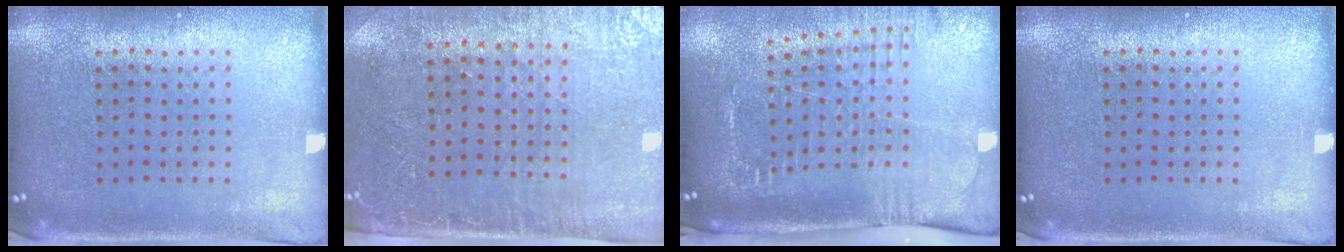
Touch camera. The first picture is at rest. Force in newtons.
{"total": 3.0, "press": 2.6, "slide": 1.4}
{"total": 2.6, "press": 2.1, "slide": 1.6}
{"total": 0.0}